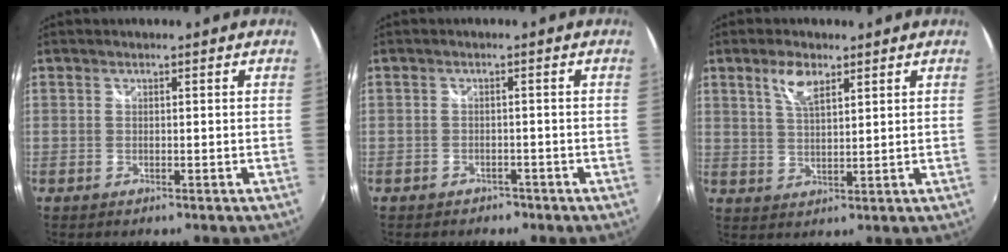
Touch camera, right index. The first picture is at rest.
{"total": 3.1, "force": [-2.3, 1.9, 0.6], "torque": [-0.019, -0.006, -0.033]}
{"total": 5.2, "force": [3.1, 2.0, 3.7], "torque": [-0.069, 0.005, 0.058]}